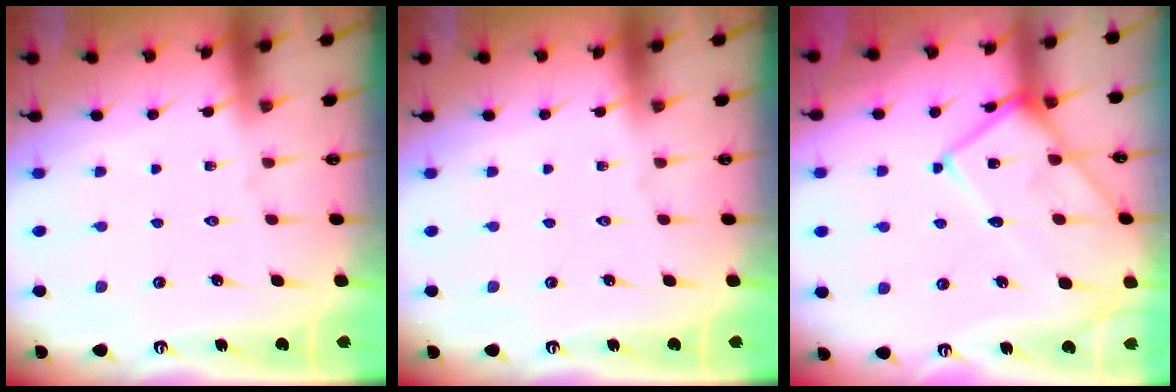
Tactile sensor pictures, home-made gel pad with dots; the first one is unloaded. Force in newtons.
{"total": 0.0}
{"total": 15.7, "press": 15.6, "slide": 1.3}